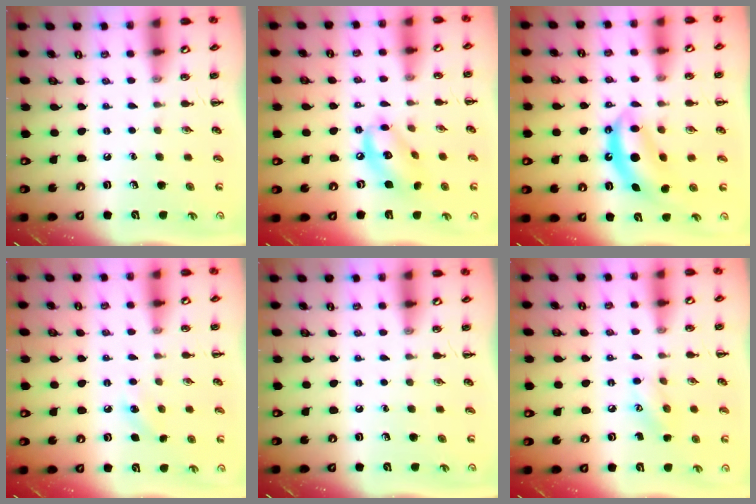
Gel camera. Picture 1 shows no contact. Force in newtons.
{"total": 10.6, "press": 10.4, "slide": 1.7}
{"total": 8.9, "press": 8.8, "slide": 1.4}
{"total": 6.7, "press": 6.4, "slide": 1.7}
{"total": 0.0}
{"total": 7.3, "press": 7.2, "slide": 1.1}